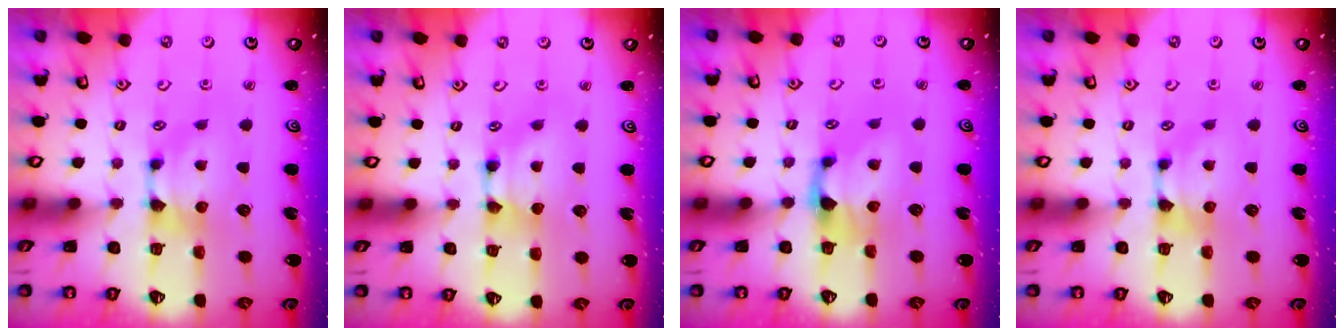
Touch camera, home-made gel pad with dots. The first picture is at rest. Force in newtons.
{"total": 1.6, "press": 1.6, "slide": 0.1}
{"total": 1.4, "press": 0.9, "slide": 1.1}
{"total": 0.0}